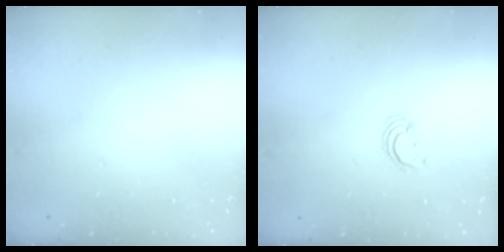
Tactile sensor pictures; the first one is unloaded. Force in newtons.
{"total": 2.2, "press": 2.2, "slide": 0.2}